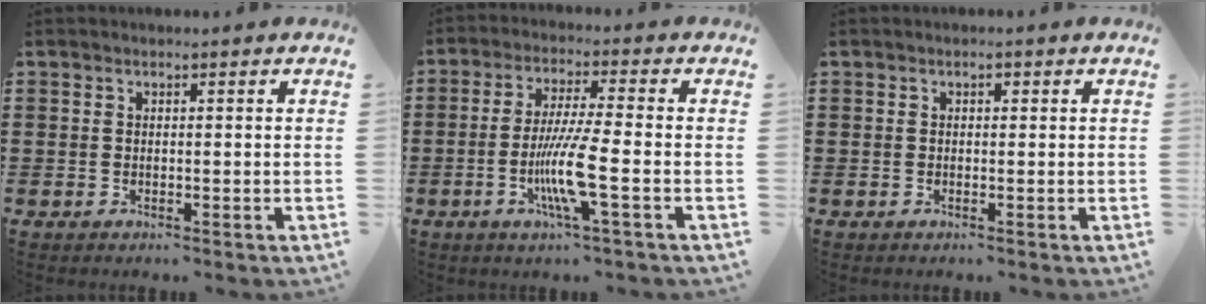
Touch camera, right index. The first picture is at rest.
{"total": 8.6, "force": [-2.7, 0.5, 8.2], "torque": [-0.168, -0.020, -0.055]}
{"total": 0.7, "force": [0.0, 0.3, 0.7], "torque": [-0.014, 0.001, -0.001]}